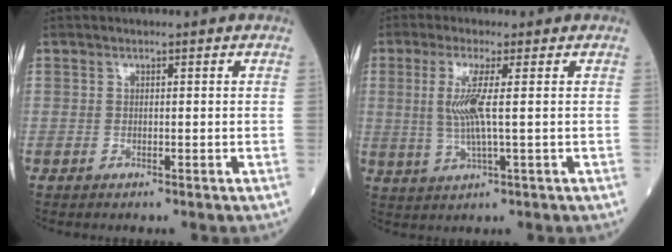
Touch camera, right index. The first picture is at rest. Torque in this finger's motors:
{"motor_torque": [0.18, 0.11, 0.12, 0.08]}